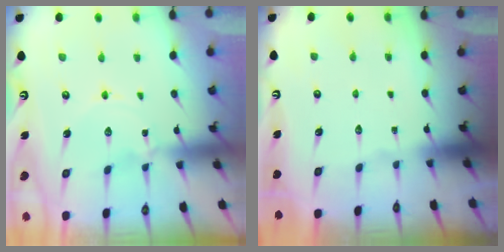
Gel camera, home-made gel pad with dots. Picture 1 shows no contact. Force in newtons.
{"total": 0.0}